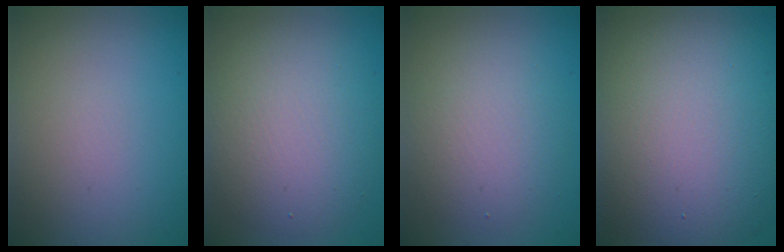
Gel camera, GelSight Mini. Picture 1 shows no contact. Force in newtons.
{"total": 5.6, "press": 5.6, "slide": 0.1}
{"total": 3.7, "press": 3.7, "slide": 0.3}
{"total": 11.0, "press": 11.0, "slide": 0.8}